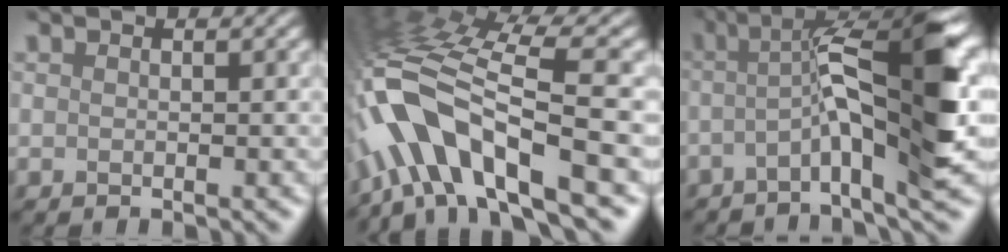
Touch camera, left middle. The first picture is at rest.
{"total": 10.5, "force": [-5.1, 3.2, 8.6], "torque": [-0.176, 0.022, -0.092]}
{"total": 9.4, "force": [-0.9, 1.2, 9.3], "torque": [-0.140, 0.028, -0.027]}